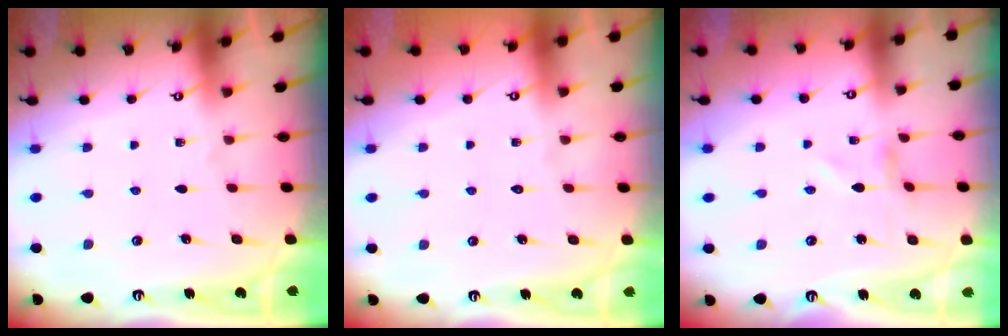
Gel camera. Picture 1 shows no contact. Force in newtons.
{"total": 1.6, "press": 1.6, "slide": 0.2}
{"total": 0.0}